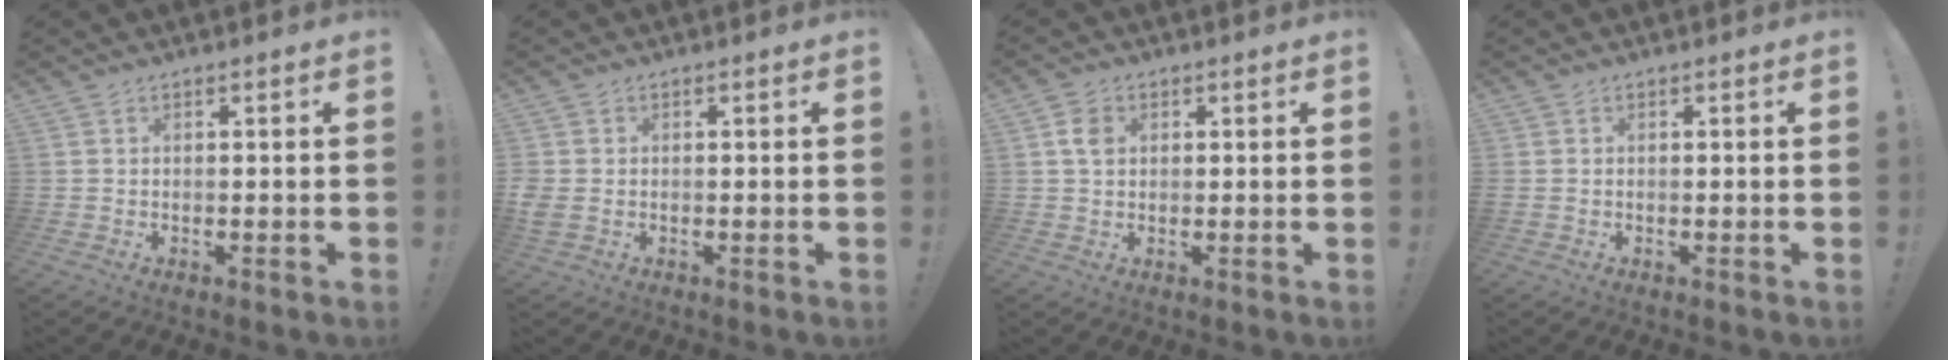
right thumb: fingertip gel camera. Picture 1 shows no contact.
{"total": 3.0, "force": [-0.1, 2.3, 2.0], "torque": [-0.040, -0.006, -0.003]}
{"total": 4.5, "force": [1.2, 3.6, 2.4], "torque": [-0.034, 0.003, 0.022]}
{"total": 0.7, "force": [-0.3, 0.7, 0.3], "torque": [-0.005, 0.003, -0.004]}